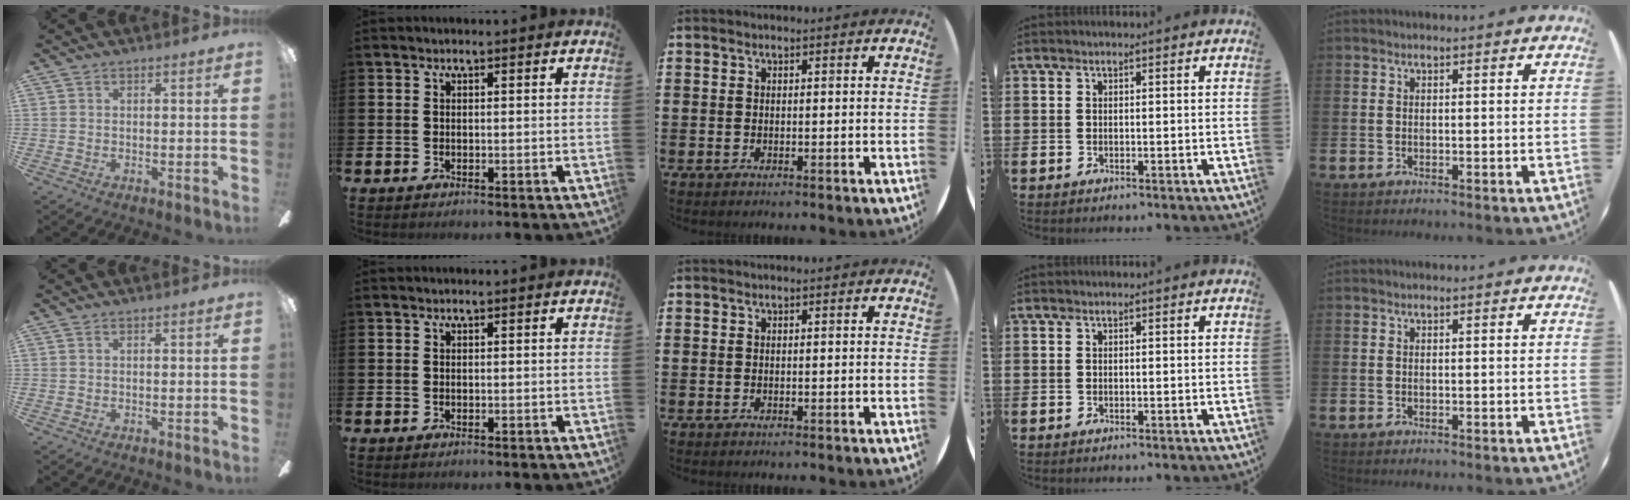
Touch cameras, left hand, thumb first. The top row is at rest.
{}